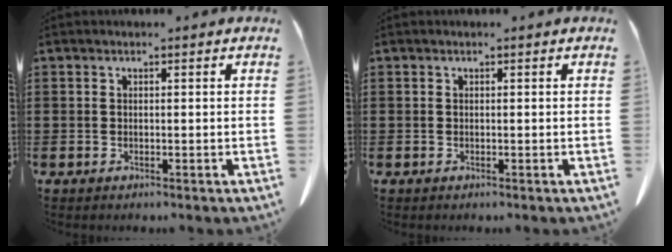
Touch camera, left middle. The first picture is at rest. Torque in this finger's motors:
{"motor_torque": [0.00, 0.01, -0.01, 0.01]}